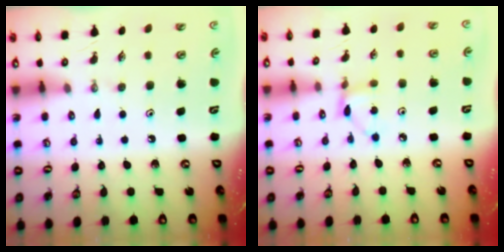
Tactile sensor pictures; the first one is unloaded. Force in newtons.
{"total": 4.0, "press": 4.0, "slide": 0.4}